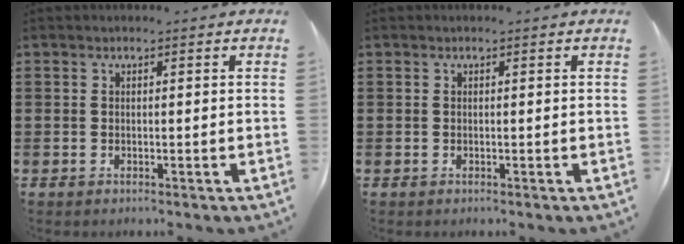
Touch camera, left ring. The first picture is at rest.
{"total": 0.0}